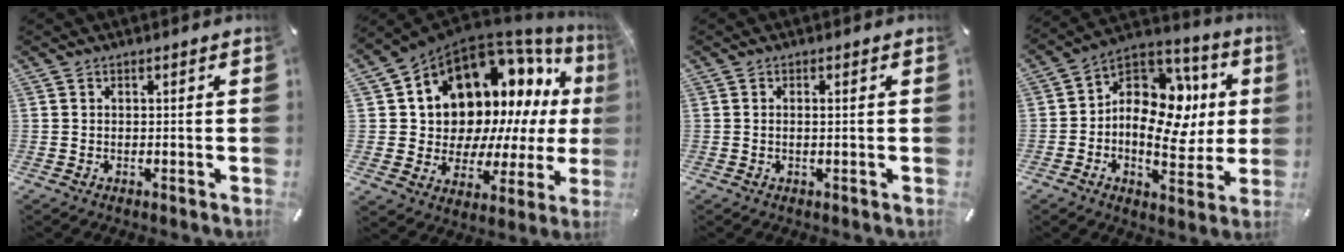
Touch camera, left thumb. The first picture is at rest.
{"total": 15.9, "force": [6.9, 11.5, 8.6], "torque": [-0.129, -0.080, 0.137]}
{"total": 1.2, "force": [0.1, -0.1, 1.2], "torque": [-0.024, -0.006, 0.003]}
{"total": 16.5, "force": [0.9, 11.7, 11.6], "torque": [-0.187, -0.016, 0.020]}